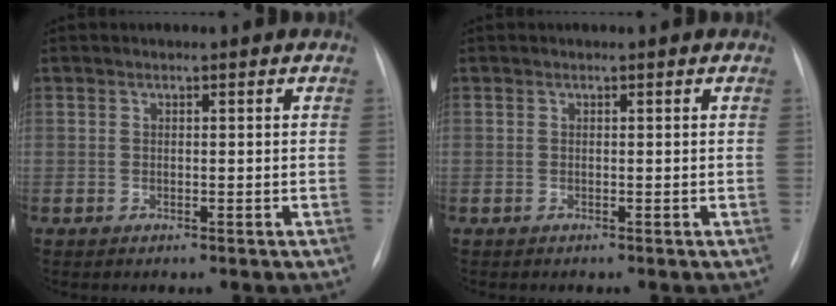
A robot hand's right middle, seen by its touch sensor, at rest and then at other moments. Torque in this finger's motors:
{"motor_torque": [0.00, 0.00, 0.00, 0.01]}